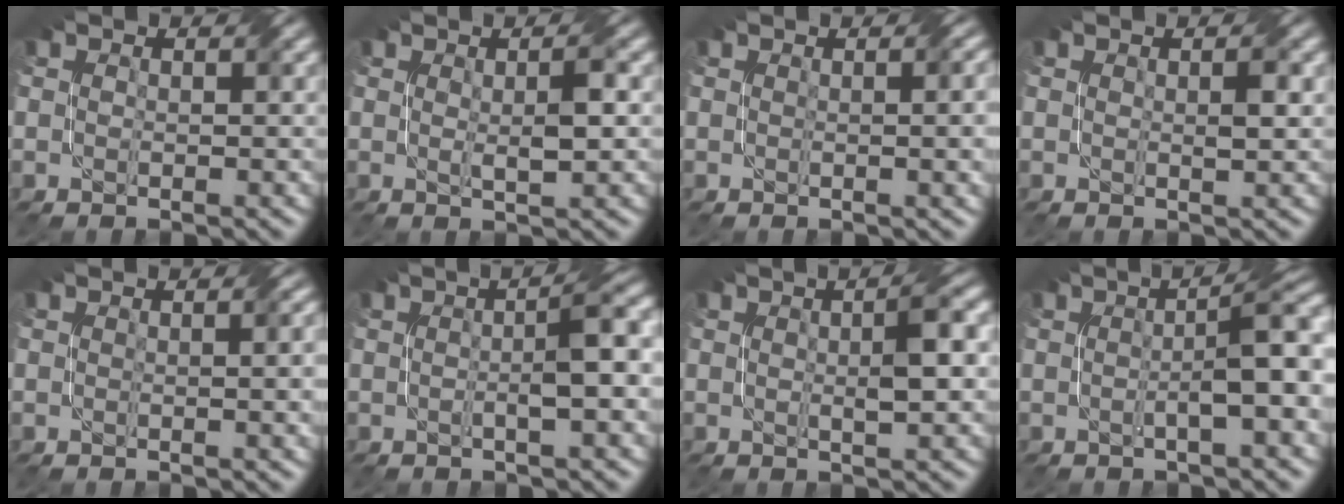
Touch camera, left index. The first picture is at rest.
{"total": 2.4, "force": [0.3, 0.3, 2.3], "torque": [-0.037, -0.002, 0.006]}
{"total": 3.3, "force": [0.5, 1.2, 3.0], "torque": [-0.024, 0.008, 0.008]}
{"total": 1.1, "force": [0.3, 0.2, 1.1], "torque": [-0.016, -0.001, 0.004]}
{"total": 2.8, "force": [0.4, 1.0, 2.6], "torque": [-0.022, 0.007, 0.006]}
{"total": 4.7, "force": [0.2, 0.7, 4.6], "torque": [-0.064, 0.015, 0.000]}
{"total": 3.7, "force": [0.7, 0.6, 3.6], "torque": [-0.055, 0.007, 0.009]}
{"total": 6.3, "force": [0.2, 1.2, 6.2], "torque": [-0.076, 0.015, 0.000]}